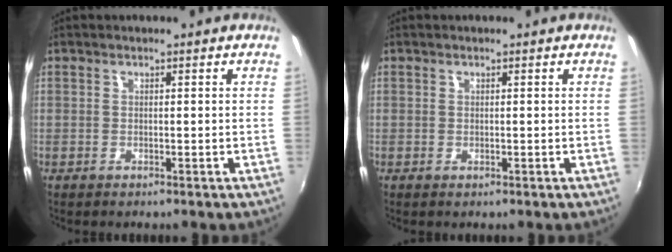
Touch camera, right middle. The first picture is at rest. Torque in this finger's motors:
{"motor_torque": [-0.18, 0.11, 0.02, 0.01]}